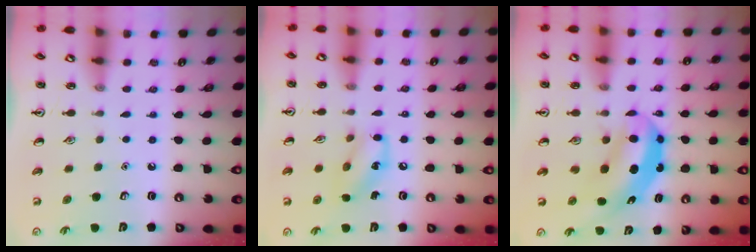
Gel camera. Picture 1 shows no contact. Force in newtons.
{"total": 9.9, "press": 9.8, "slide": 1.3}
{"total": 5.5, "press": 5.2, "slide": 1.7}